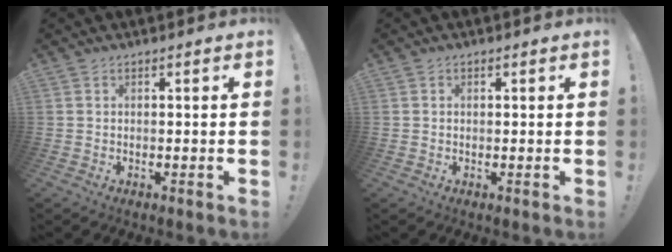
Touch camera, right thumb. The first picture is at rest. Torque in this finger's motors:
{"motor_torque": [-0.03, -0.10, -0.12, 0.05, -0.02]}